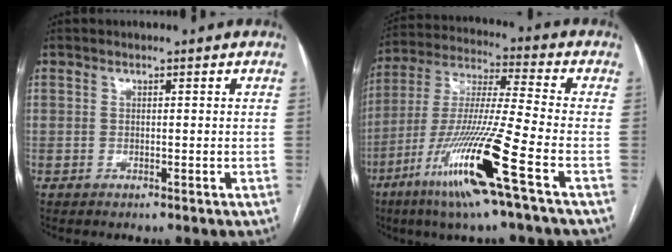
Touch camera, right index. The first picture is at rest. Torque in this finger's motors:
{"motor_torque": [2.13, 0.00, 1.05, 0.21]}